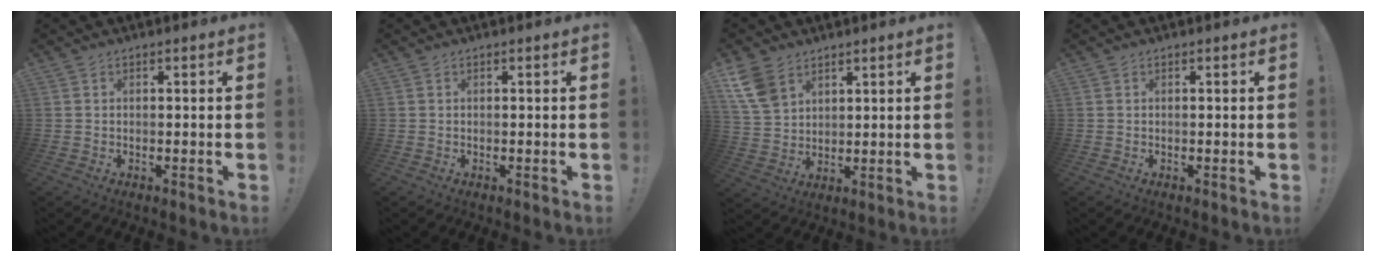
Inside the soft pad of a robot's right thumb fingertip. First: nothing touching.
{"total": 0.0}
{"total": 9.6, "force": [6.1, 6.0, 4.4], "torque": [-0.085, -0.026, 0.121]}
{"total": 0.0}